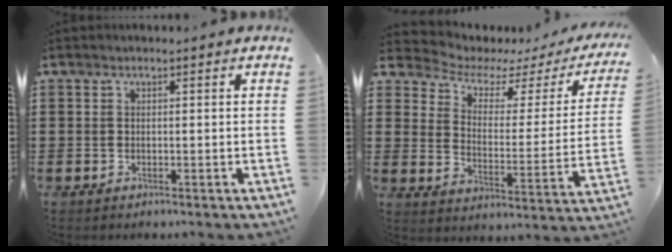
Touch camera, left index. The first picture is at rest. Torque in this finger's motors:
{"motor_torque": [1.18, -0.96, -0.33, -0.13]}